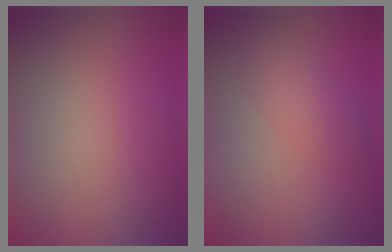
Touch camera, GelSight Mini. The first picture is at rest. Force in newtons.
{"total": 2.2, "press": 2.2, "slide": 0.1}